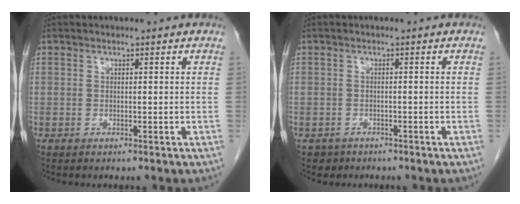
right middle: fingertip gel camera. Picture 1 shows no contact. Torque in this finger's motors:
{"motor_torque": [-0.32, -0.16, -0.06, -0.02]}